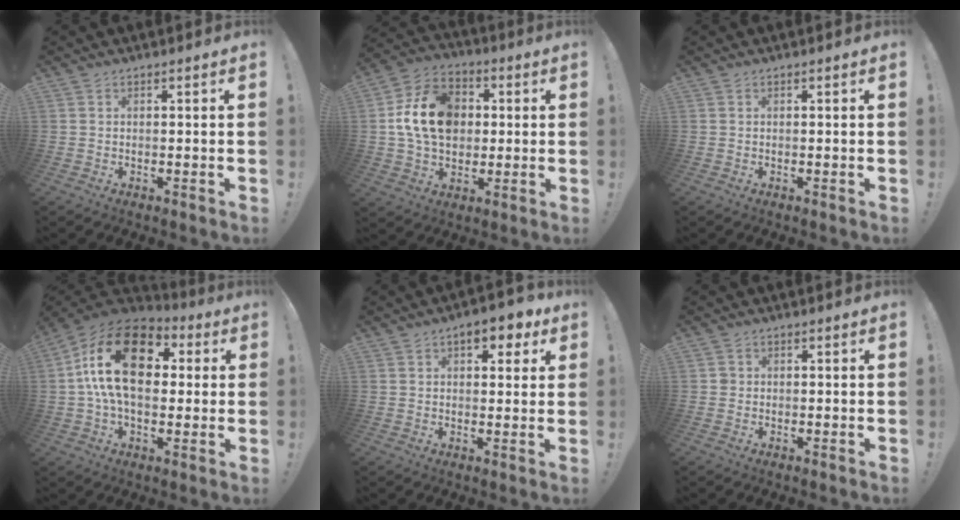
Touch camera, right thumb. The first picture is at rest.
{"total": 17.2, "force": [2.1, 13.2, 10.9], "torque": [-0.175, 0.007, 0.046]}
{"total": 0.0}
{"total": 21.4, "force": [4.1, 12.9, 16.5], "torque": [-0.293, 0.002, 0.067]}
{"total": 7.2, "force": [3.7, 3.7, 5.0], "torque": [-0.046, -0.013, 0.058]}
{"total": 1.5, "force": [0.1, 1.4, 0.5], "torque": [-0.001, 0.001, 0.002]}